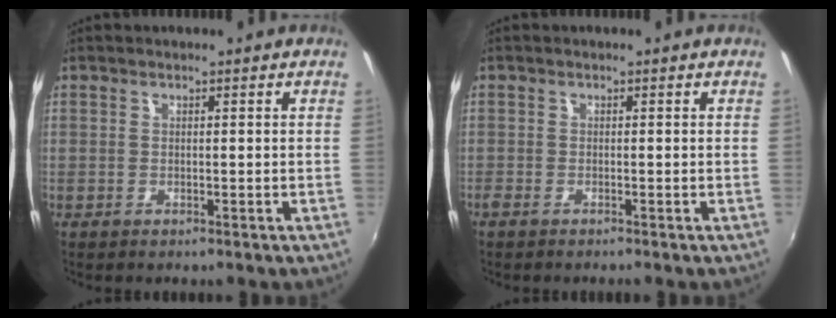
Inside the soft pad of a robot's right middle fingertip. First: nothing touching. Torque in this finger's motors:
{"motor_torque": [0.39, -0.34, 0.05, 0.04]}